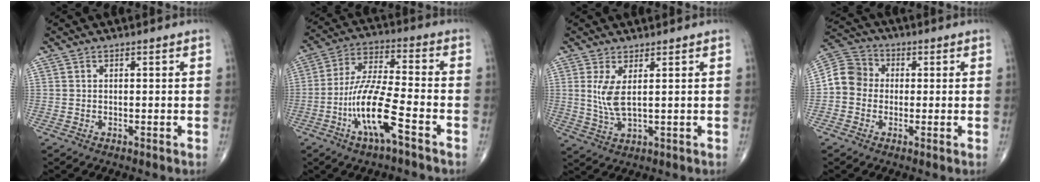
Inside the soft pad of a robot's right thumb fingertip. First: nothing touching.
{"total": 13.2, "force": [-5.7, 2.7, 11.6], "torque": [-0.241, 0.031, -0.110]}
{"total": 5.2, "force": [1.3, 1.5, 4.8], "torque": [-0.107, -0.018, 0.034]}
{"total": 7.5, "force": [-0.6, 6.8, 3.1], "torque": [-0.041, 0.028, -0.027]}